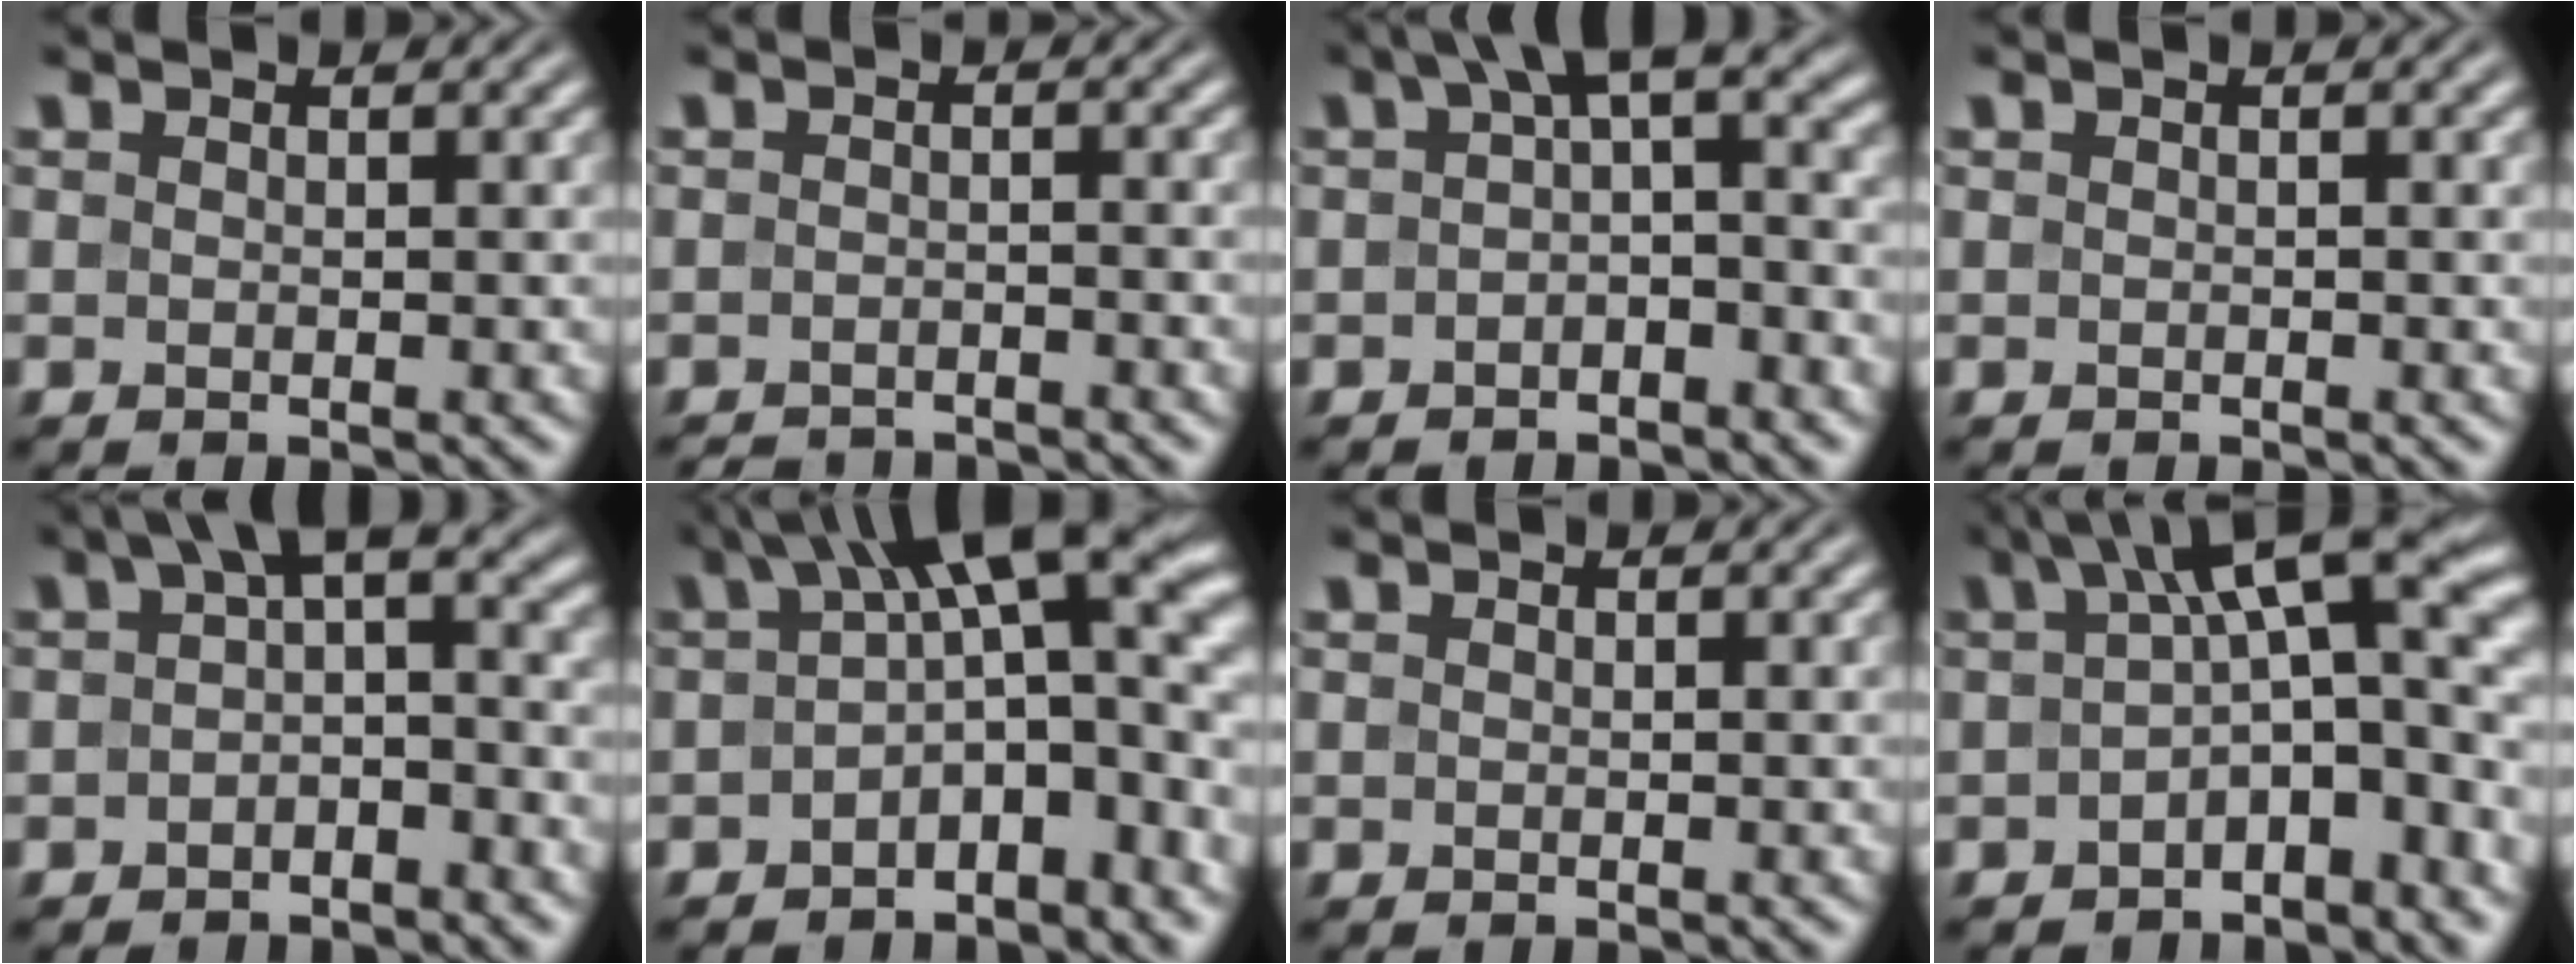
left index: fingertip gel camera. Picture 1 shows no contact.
{"total": 3.6, "force": [-3.5, 0.5, 0.9], "torque": [-0.014, -0.009, -0.057]}
{"total": 5.3, "force": [0.5, 2.4, 4.7], "torque": [-0.056, 0.015, -0.003]}
{"total": 0.6, "force": [0.0, 0.1, 0.5], "torque": [-0.009, 0.002, 0.000]}
{"total": 5.3, "force": [-0.2, 2.6, 4.6], "torque": [-0.056, 0.016, -0.018]}
{"total": 11.2, "force": [-0.5, 5.2, 9.9], "torque": [-0.120, 0.015, -0.019]}
{"total": 0.0}
{"total": 9.6, "force": [-0.3, 3.7, 8.8], "torque": [-0.115, 0.020, -0.016]}